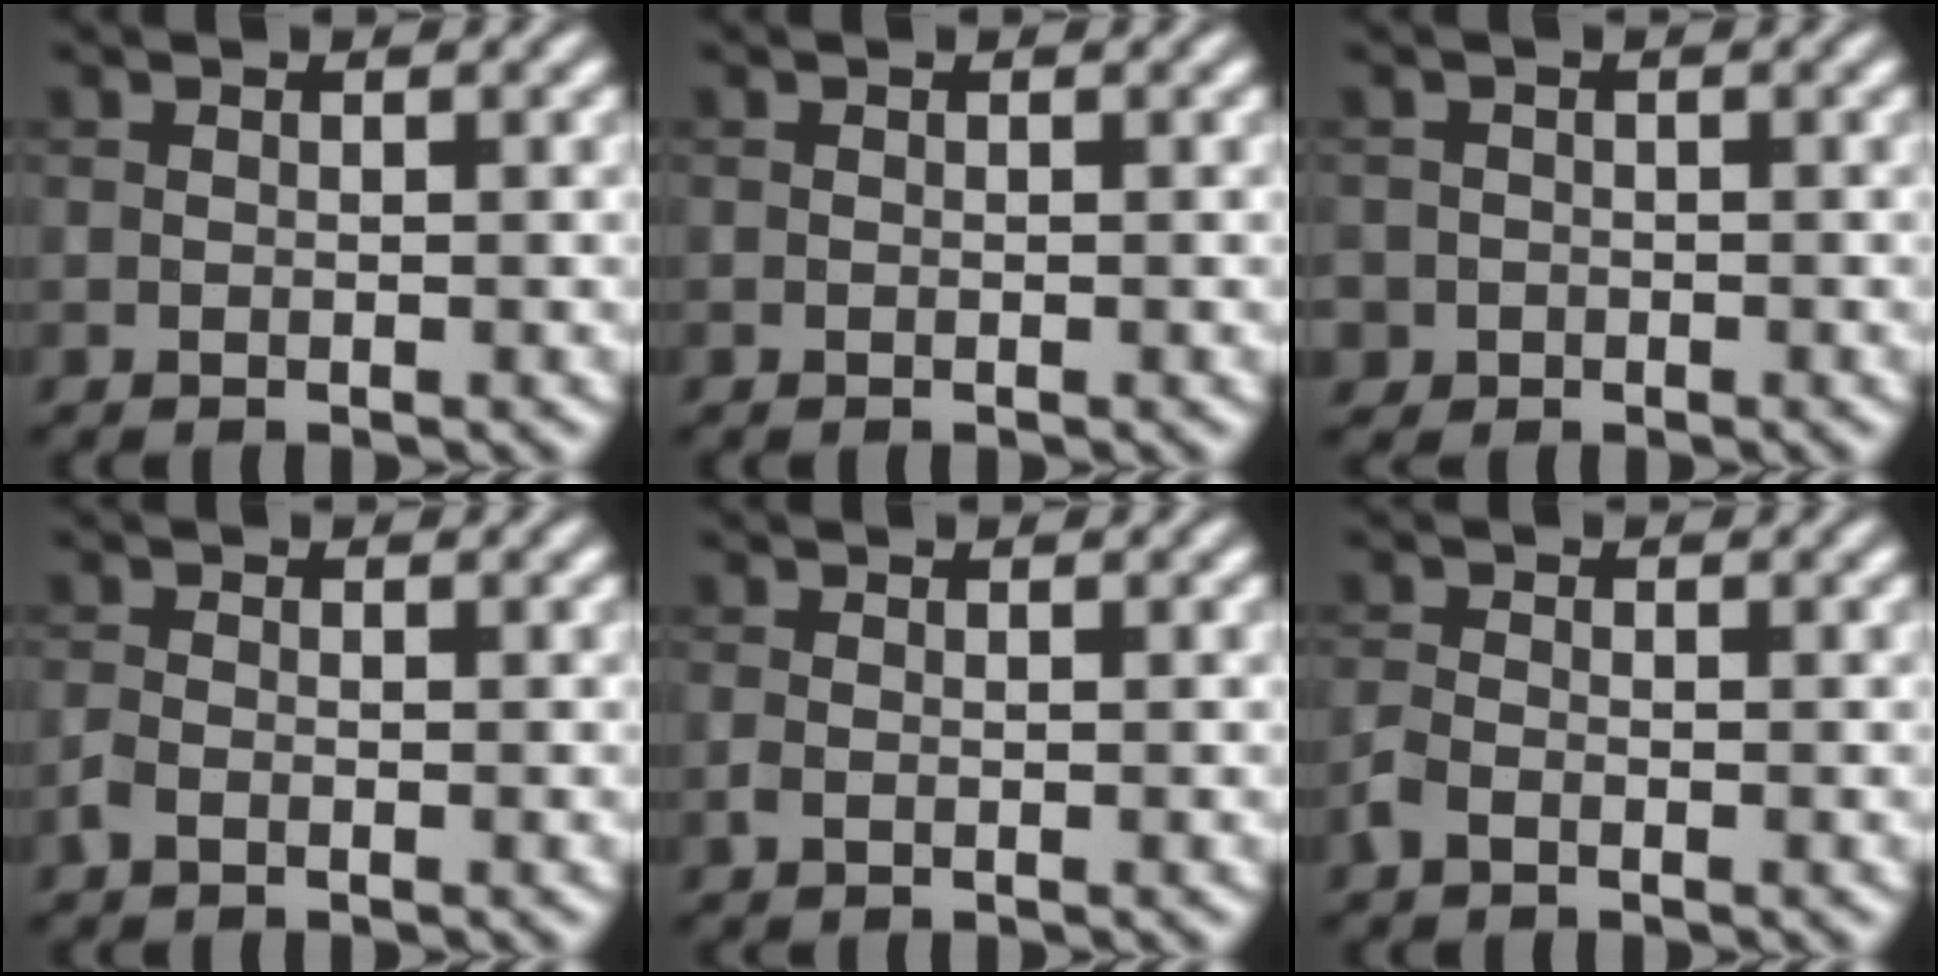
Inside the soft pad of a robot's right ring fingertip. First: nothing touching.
{"total": 0.0}
{"total": 2.3, "force": [-0.9, 2.1, 0.1], "torque": [0.014, 0.000, -0.016]}
{"total": 1.1, "force": [-0.7, 0.6, 0.6], "torque": [-0.011, 0.000, -0.017]}
{"total": 0.6, "force": [-0.2, 0.4, 0.4], "torque": [-0.010, -0.002, -0.004]}
{"total": 1.5, "force": [-1.0, 0.8, 0.8], "torque": [-0.016, 0.001, -0.024]}